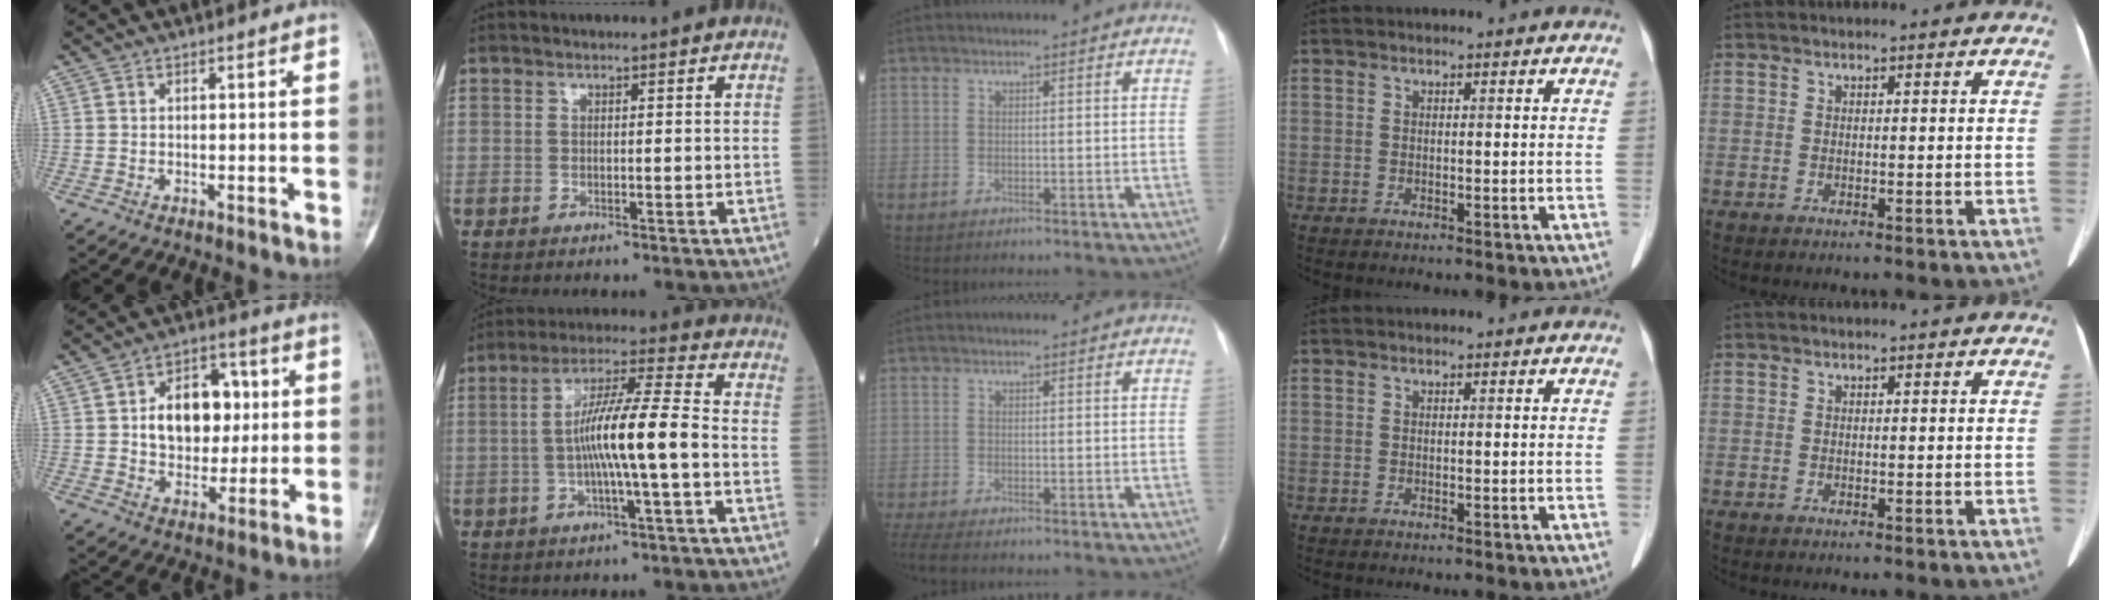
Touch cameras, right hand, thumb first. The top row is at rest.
{"thumb": {"total": 13.7, "force": [1.9, 9.7, 9.5], "torque": [-0.097, 0.012, 0.033]}, "index": {"total": 10.9, "force": [-1.6, 0.0, 10.8], "torque": [-0.192, 0.013, -0.038]}, "middle": {"total": 3.7, "force": [-3.0, 0.6, 2.0], "torque": [-0.049, -0.014, -0.055]}}